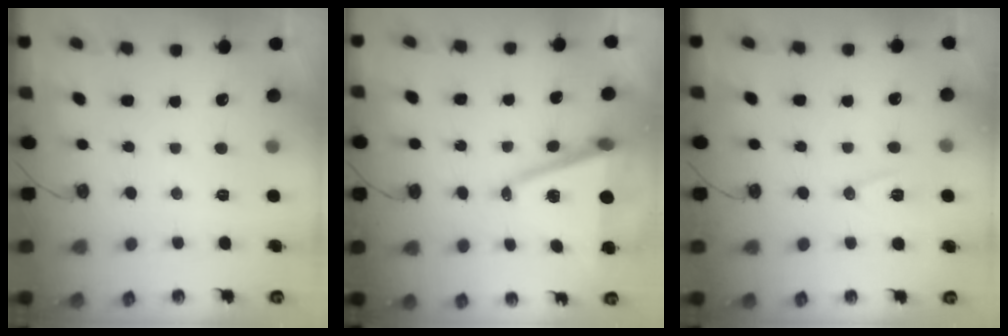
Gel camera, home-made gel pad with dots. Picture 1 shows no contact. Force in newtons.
{"total": 12.7, "press": 12.1, "slide": 4.0}
{"total": 7.8, "press": 7.0, "slide": 3.5}